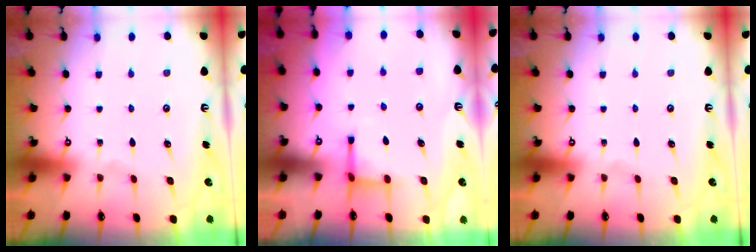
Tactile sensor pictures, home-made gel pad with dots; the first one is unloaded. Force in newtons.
{"total": 2.9, "press": 2.8, "slide": 0.7}
{"total": 0.0}